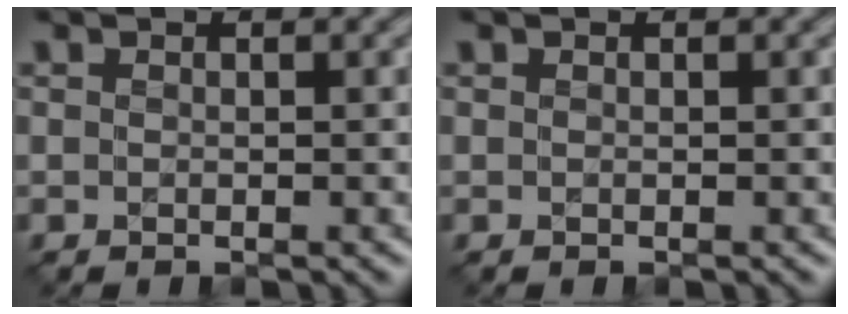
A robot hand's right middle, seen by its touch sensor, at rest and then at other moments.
{"total": 0.0}